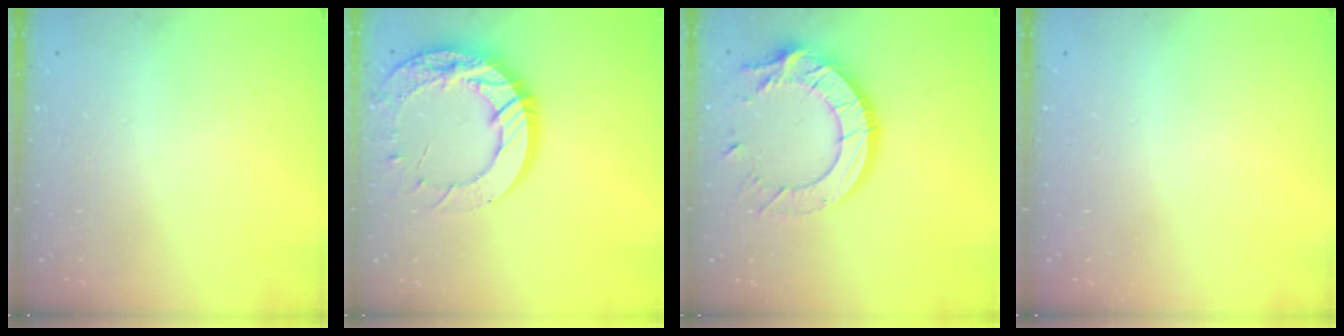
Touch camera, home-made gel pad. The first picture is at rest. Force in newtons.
{"total": 18.0, "press": 17.9, "slide": 1.6}
{"total": 16.0, "press": 15.9, "slide": 1.4}
{"total": 0.0}